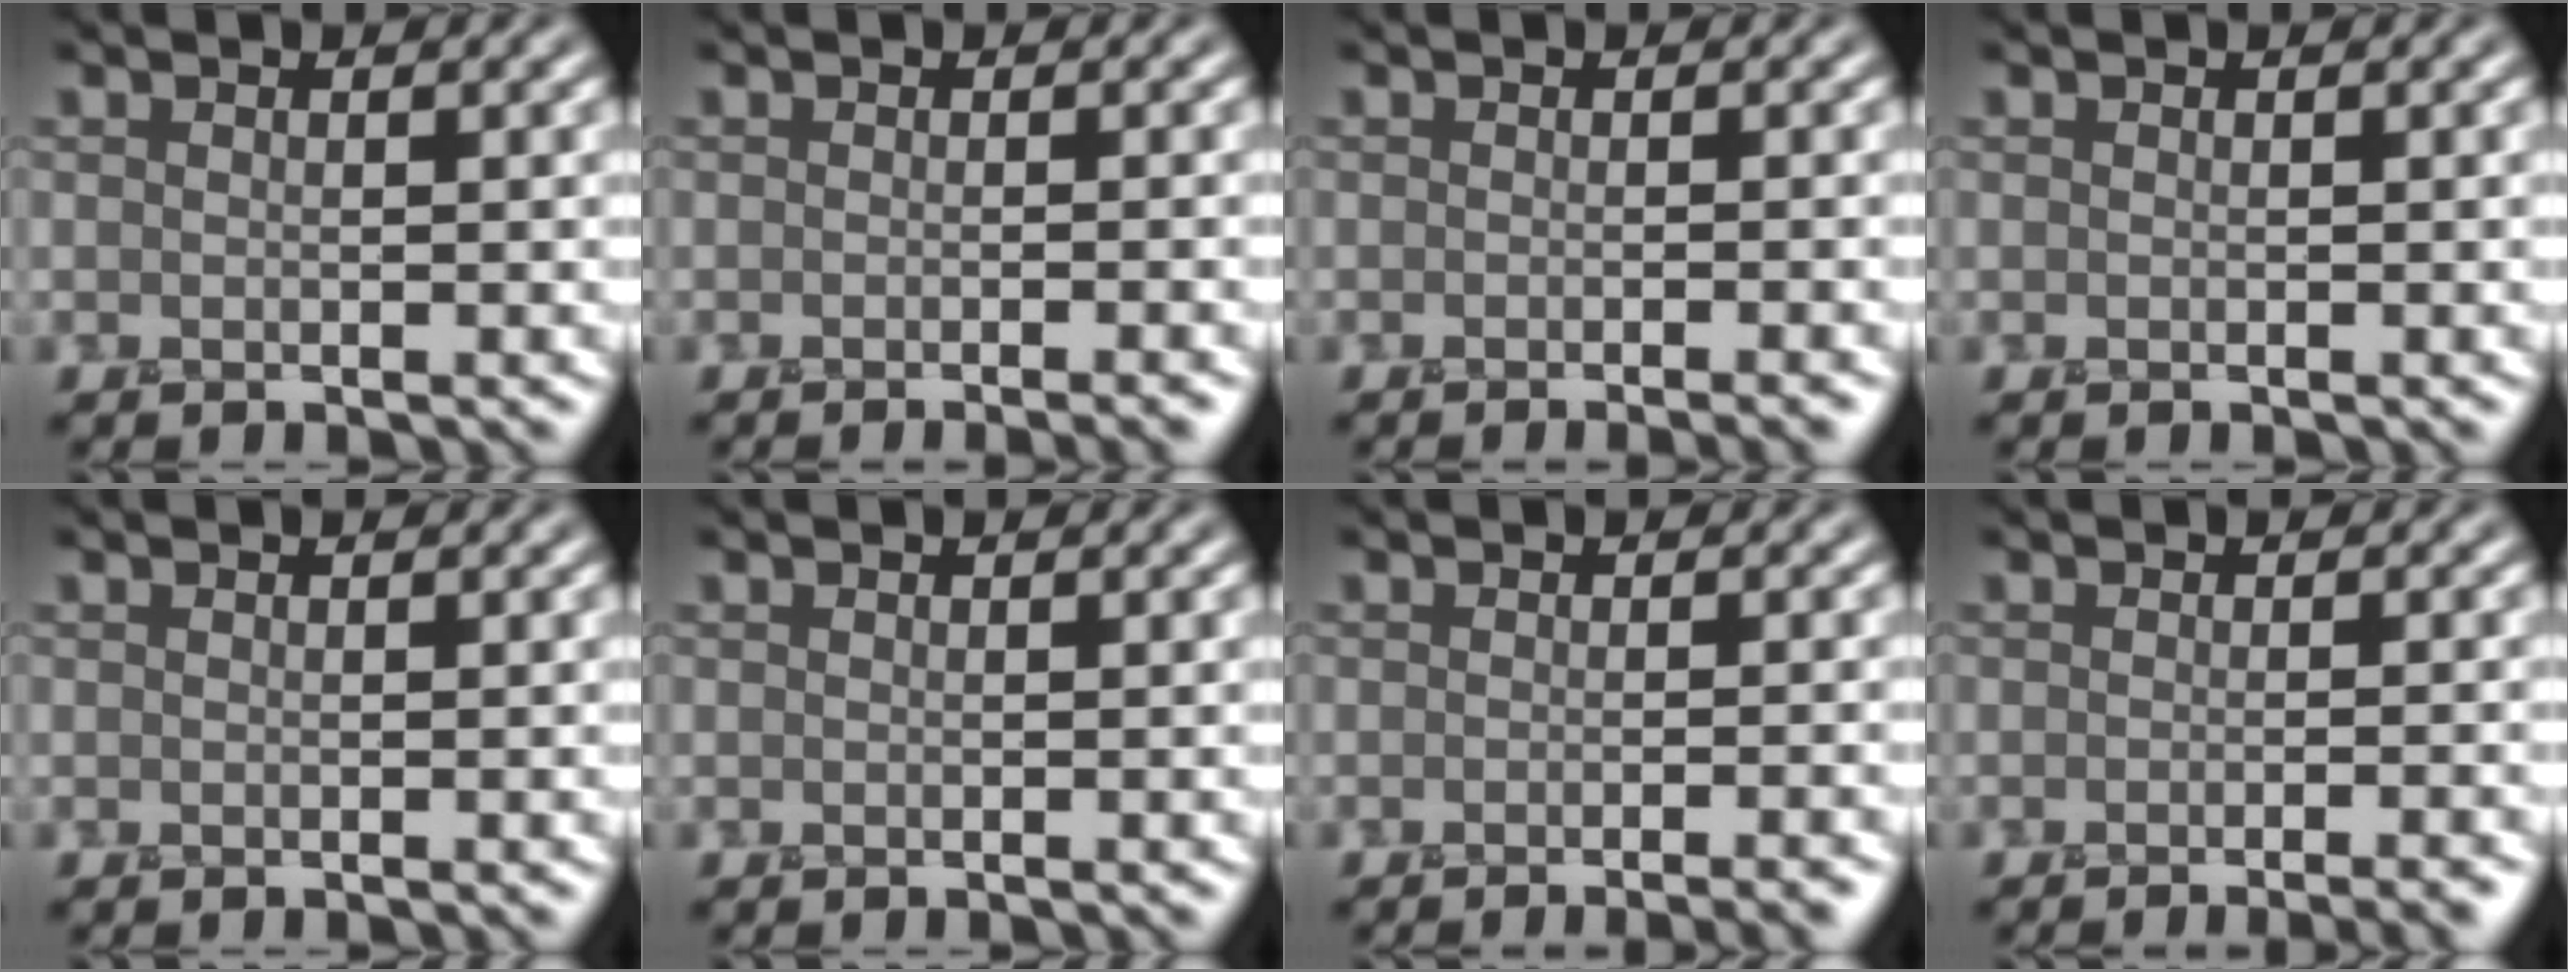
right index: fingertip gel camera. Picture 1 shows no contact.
{"total": 2.2, "force": [-1.1, 0.7, 1.8], "torque": [-0.002, -0.001, -0.013]}
{"total": 2.2, "force": [-1.0, 0.7, 1.8], "torque": [-0.002, -0.001, -0.013]}
{"total": 0.0}
{"total": 0.0}
{"total": 0.0}
{"total": 3.4, "force": [-2.0, 1.1, 2.6], "torque": [-0.009, 0.008, -0.025]}
{"total": 3.9, "force": [-2.2, 1.2, 2.9], "torque": [-0.011, 0.009, -0.028]}